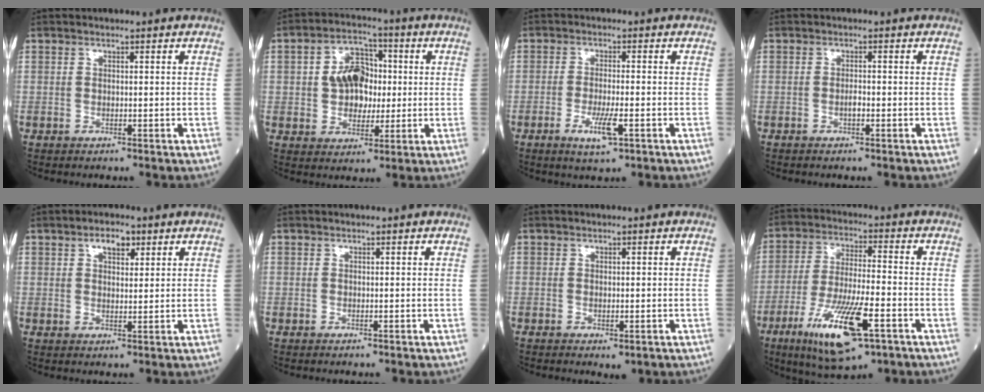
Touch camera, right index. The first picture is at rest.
{"total": 8.4, "force": [0.5, 6.1, 5.8], "torque": [-0.104, 0.024, 0.010]}
{"total": 4.8, "force": [-2.3, 0.8, 4.2], "torque": [-0.082, -0.006, -0.039]}
{"total": 1.1, "force": [-0.6, 0.3, 0.9], "torque": [-0.019, 0.001, -0.011]}
{"total": 3.5, "force": [1.9, 1.7, 2.4], "torque": [-0.043, 0.006, 0.032]}
{"total": 0.0}
{"total": 2.1, "force": [-0.9, 0.9, 1.6], "torque": [-0.029, -0.006, -0.003]}
{"total": 14.4, "force": [-7.0, 3.0, 12.2], "torque": [-0.239, -0.023, -0.116]}